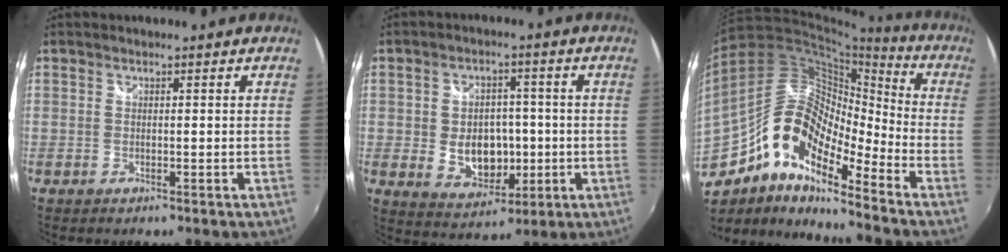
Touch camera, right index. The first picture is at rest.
{"total": 10.9, "force": [-1.3, 8.3, 6.9], "torque": [-0.147, 0.001, -0.006]}
{"total": 17.4, "force": [-9.3, 7.0, 12.9], "torque": [-0.224, 0.000, -0.188]}